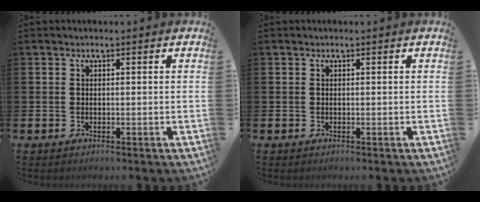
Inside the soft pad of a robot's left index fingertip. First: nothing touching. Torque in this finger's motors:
{"motor_torque": [0.00, 0.00, 0.00, 0.00]}